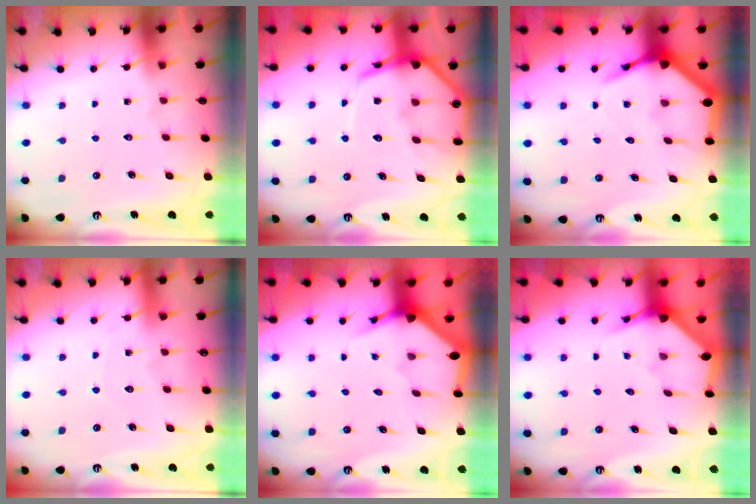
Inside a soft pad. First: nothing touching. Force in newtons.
{"total": 11.5, "press": 11.4, "slide": 1.2}
{"total": 5.8, "press": 5.8, "slide": 0.7}
{"total": 2.7, "press": 2.7, "slide": 0.4}
{"total": 3.0, "press": 3.0, "slide": 0.2}
{"total": 3.3, "press": 3.3, "slide": 0.3}